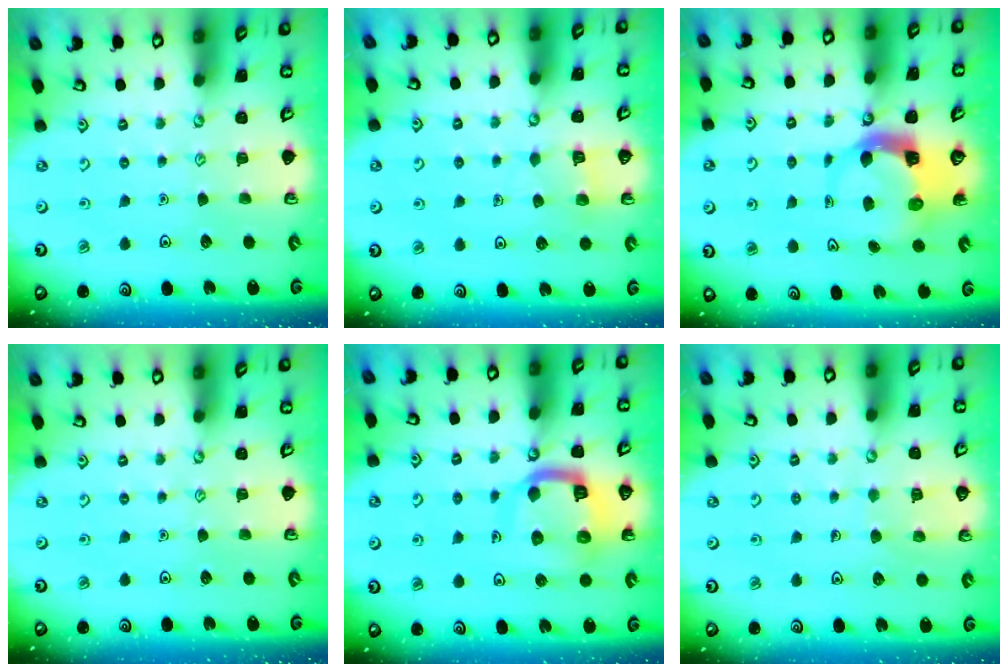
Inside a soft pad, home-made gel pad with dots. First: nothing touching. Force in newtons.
{"total": 4.7, "press": 4.7, "slide": 0.3}
{"total": 5.6, "press": 5.5, "slide": 0.6}
{"total": 0.0}
{"total": 12.4, "press": 12.3, "slide": 1.4}
{"total": 6.0, "press": 6.0, "slide": 0.5}